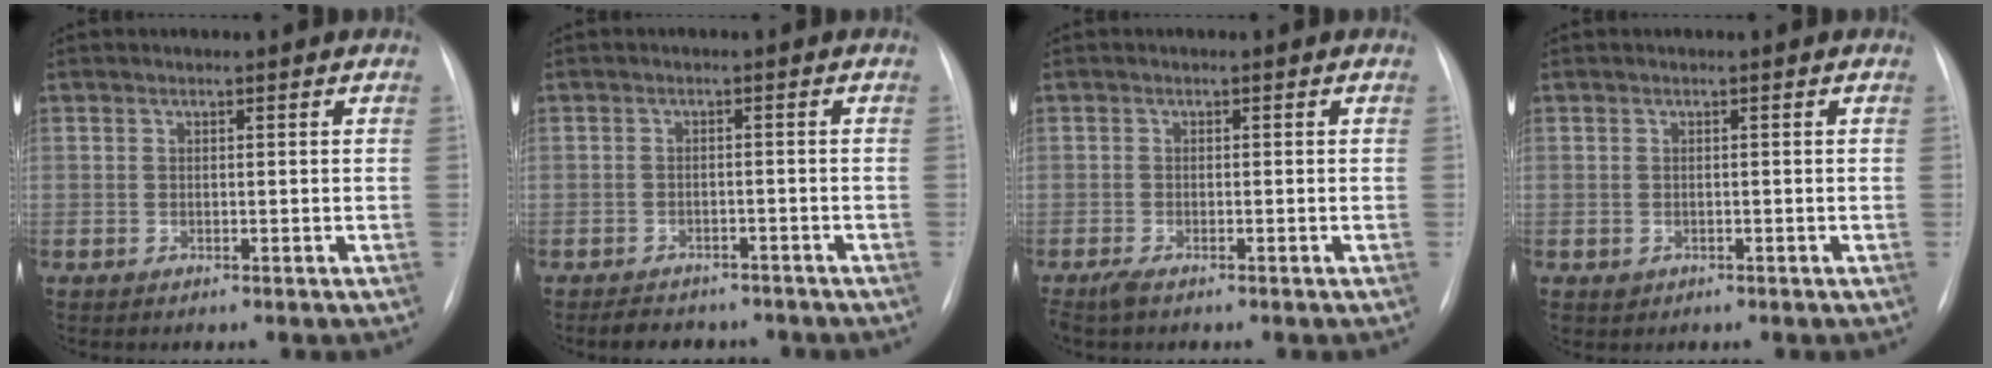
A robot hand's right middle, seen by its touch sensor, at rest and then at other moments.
{"total": 6.7, "force": [-5.7, 3.1, 1.9], "torque": [-0.027, 0.005, -0.070]}
{"total": 1.9, "force": [-1.4, 0.4, 1.2], "torque": [-0.031, -0.007, -0.027]}
{"total": 0.8, "force": [-0.3, 0.8, 0.1], "torque": [-0.004, 0.002, -0.001]}